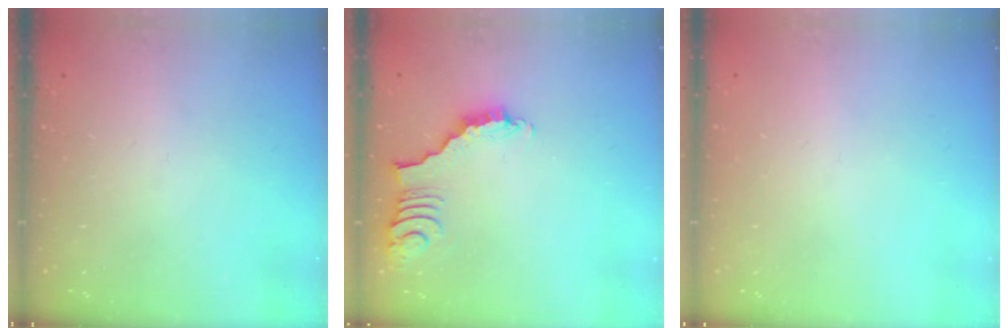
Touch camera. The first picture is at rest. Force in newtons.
{"total": 2.9, "press": 2.9, "slide": 0.6}
{"total": 0.0}